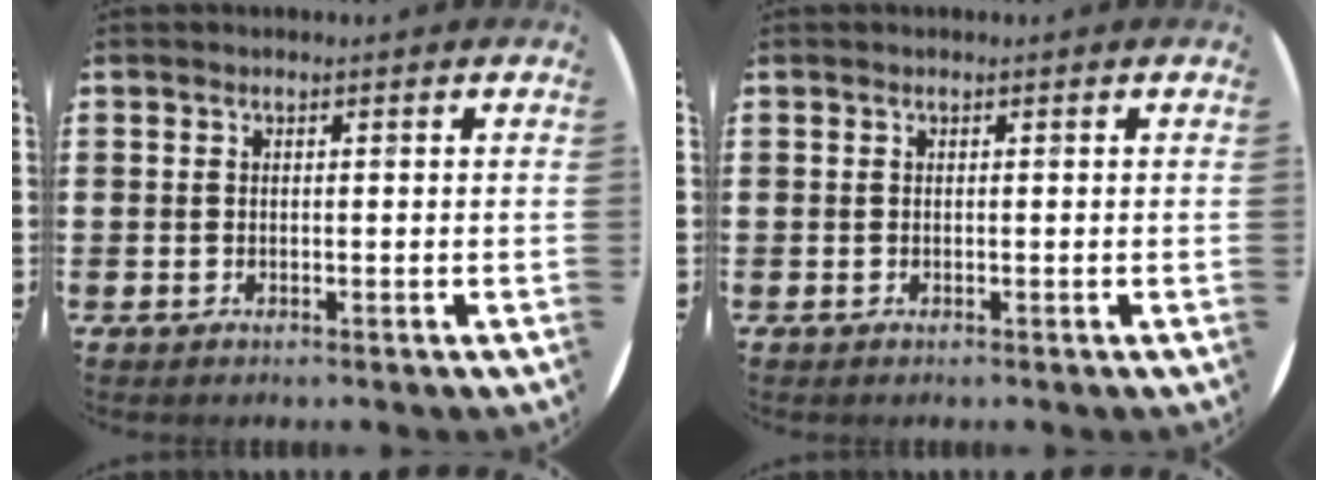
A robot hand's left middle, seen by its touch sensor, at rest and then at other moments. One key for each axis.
{"total": 0.0}